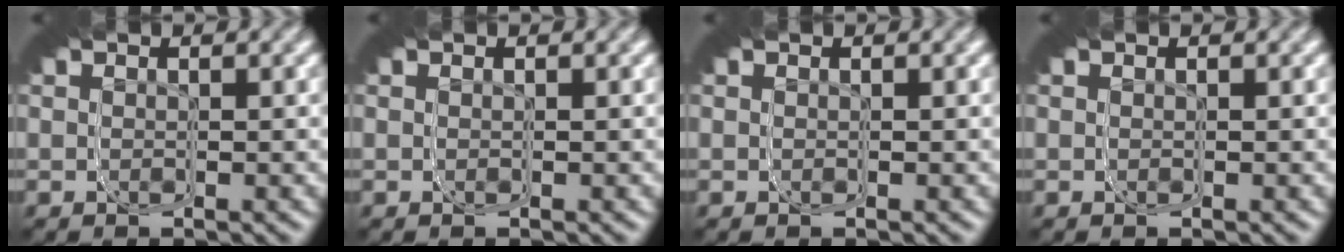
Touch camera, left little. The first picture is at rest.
{"total": 0.0}
{"total": 0.0}
{"total": 0.0}